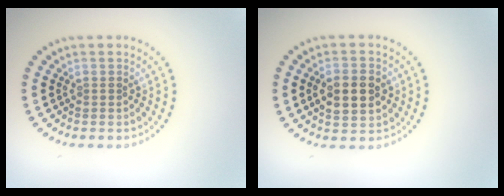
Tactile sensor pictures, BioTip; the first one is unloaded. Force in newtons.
{"total": 4.5, "press": 4.5, "slide": 0.4}